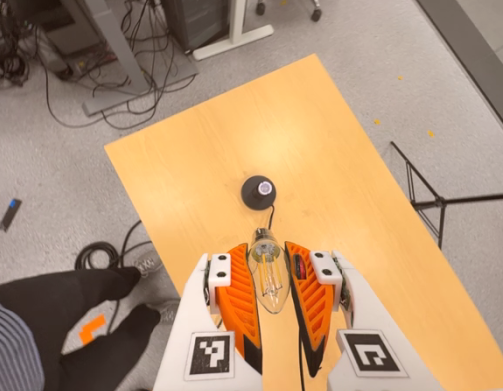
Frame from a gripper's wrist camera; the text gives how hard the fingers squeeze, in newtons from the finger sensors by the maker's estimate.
{"total": 21.3, "left": 24.1, "right": 18.5}